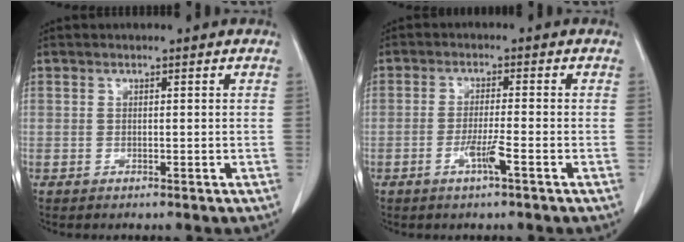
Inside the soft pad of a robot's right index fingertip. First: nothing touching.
{"total": 3.6, "force": [-1.6, -0.4, 3.1], "torque": [-0.063, -0.007, -0.033]}